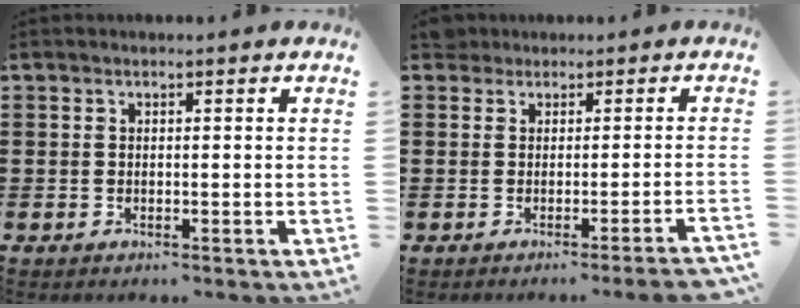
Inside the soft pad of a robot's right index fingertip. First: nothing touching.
{"total": 1.2, "force": [-0.4, 0.3, 1.1], "torque": [-0.024, 0.003, -0.007]}